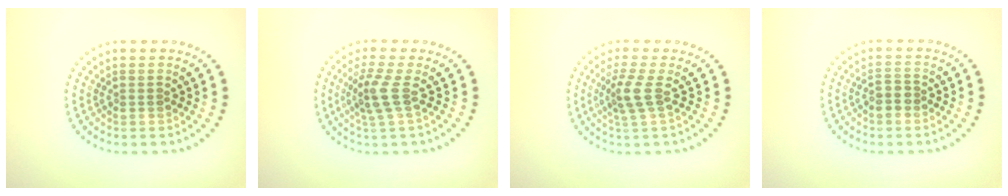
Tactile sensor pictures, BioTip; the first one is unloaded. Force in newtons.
{"total": 2.7, "press": 2.0, "slide": 1.7}
{"total": 2.5, "press": 1.9, "slide": 1.6}
{"total": 1.5, "press": 1.4, "slide": 0.5}